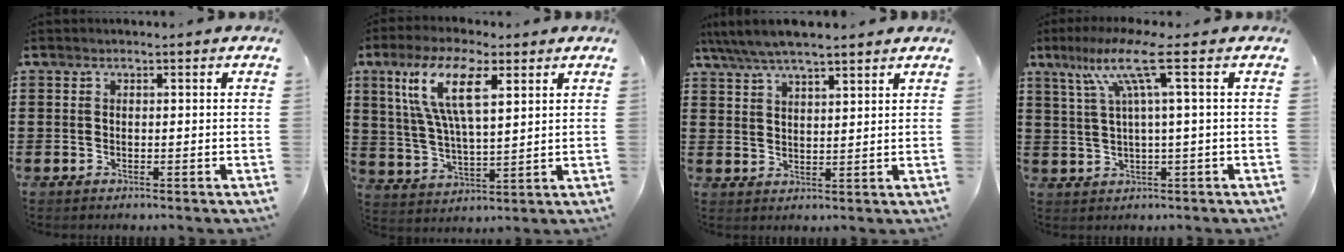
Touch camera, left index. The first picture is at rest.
{"total": 11.5, "force": [5.6, 3.7, 9.3], "torque": [-0.190, 0.005, 0.100]}
{"total": 5.0, "force": [4.3, 0.9, 2.3], "torque": [-0.059, -0.009, 0.077]}
{"total": 9.1, "force": [3.2, 0.1, 8.5], "torque": [-0.183, 0.000, 0.045]}